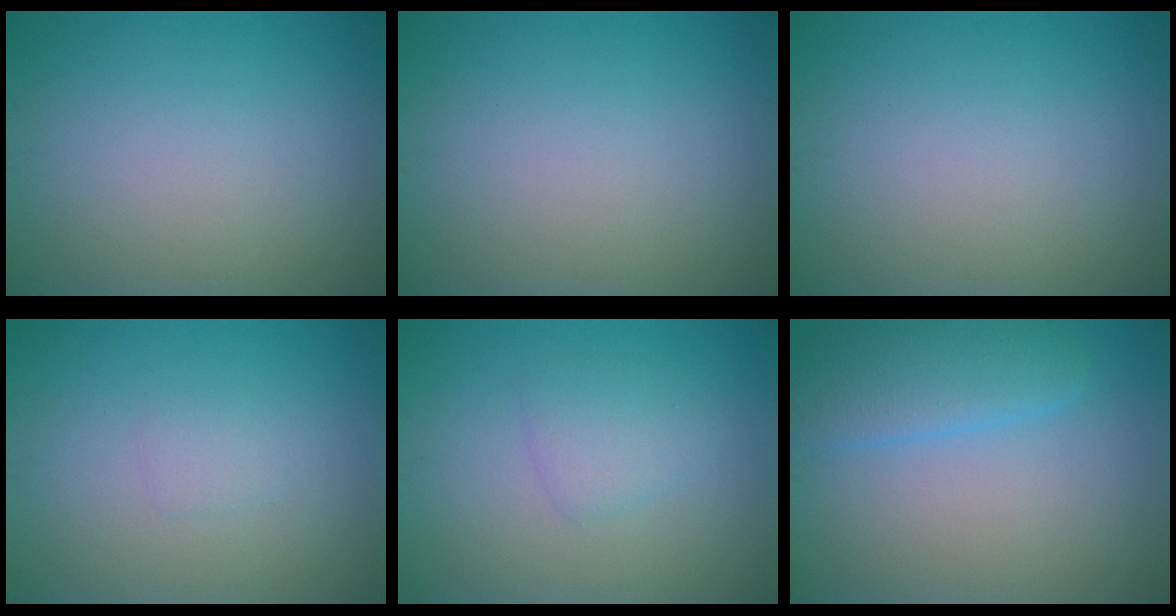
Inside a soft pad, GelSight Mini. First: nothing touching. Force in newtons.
{"total": 0.0}
{"total": 0.0}
{"total": 0.9, "press": 0.9, "slide": 0.1}
{"total": 2.0, "press": 2.0, "slide": 0.2}
{"total": 2.7, "press": 2.7, "slide": 0.0}